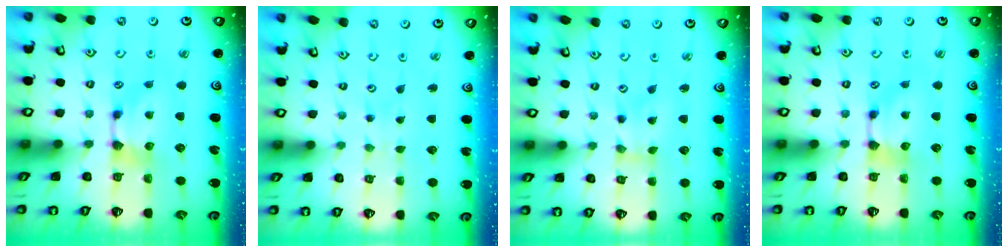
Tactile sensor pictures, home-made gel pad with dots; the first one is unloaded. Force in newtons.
{"total": 4.9, "press": 4.9, "slide": 0.3}
{"total": 2.7, "press": 2.5, "slide": 1.0}
{"total": 0.0}